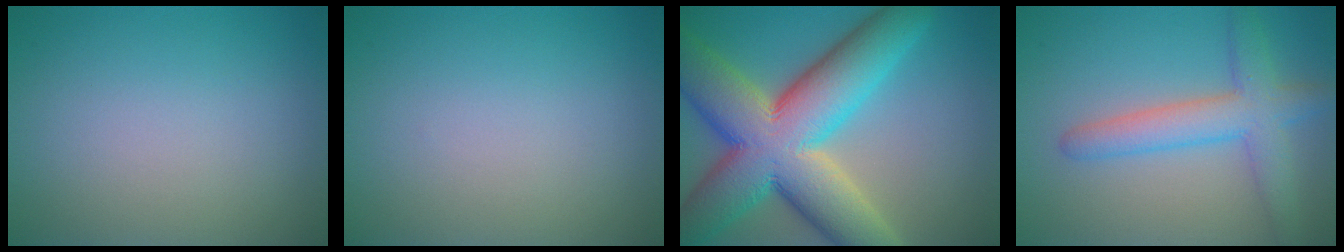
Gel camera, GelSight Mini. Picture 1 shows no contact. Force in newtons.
{"total": 0.0}
{"total": 15.1, "press": 15.1, "slide": 1.0}
{"total": 4.9, "press": 4.9, "slide": 0.4}